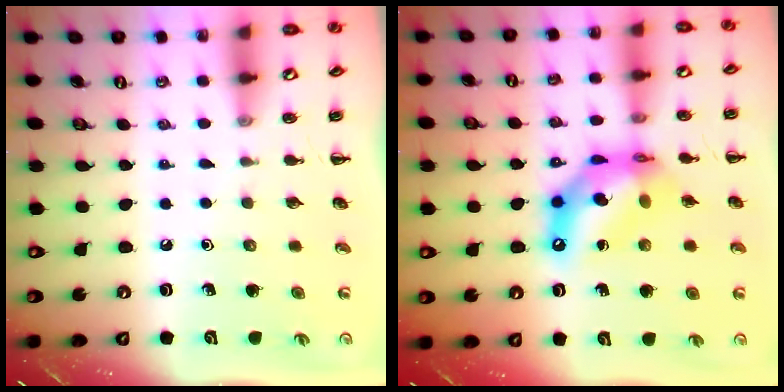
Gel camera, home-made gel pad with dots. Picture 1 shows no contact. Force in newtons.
{"total": 12.7, "press": 12.2, "slide": 3.5}